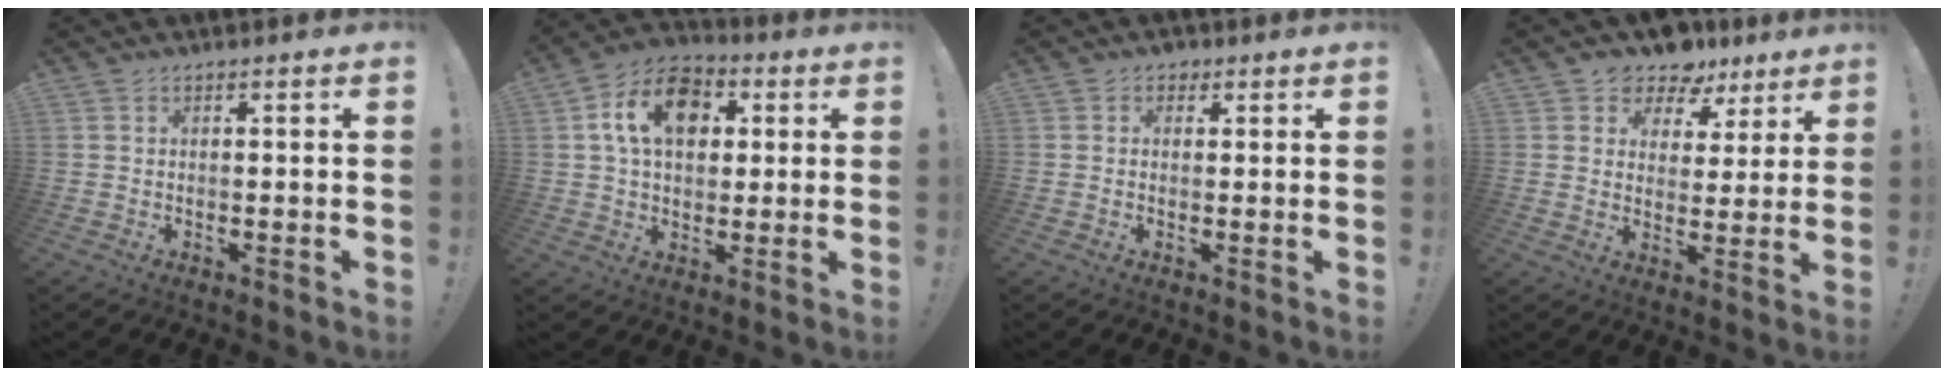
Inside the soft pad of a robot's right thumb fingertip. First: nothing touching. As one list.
[{"total": 15.1, "force": [4.8, 10.5, 9.8], "torque": [-0.151, 0.003, 0.091]}, {"total": 1.8, "force": [0.8, 1.4, 0.9], "torque": [-0.010, -0.004, 0.012]}, {"total": 8.2, "force": [6.0, 5.4, 1.7], "torque": [-0.027, -0.048, 0.115]}]